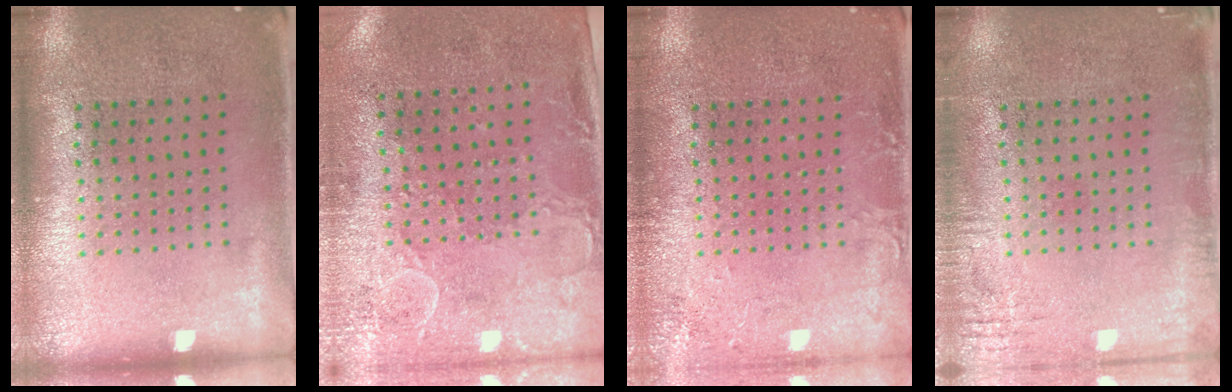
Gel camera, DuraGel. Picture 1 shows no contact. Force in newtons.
{"total": 3.0, "press": 2.3, "slide": 1.9}
{"total": 2.1, "press": 2.1, "slide": 0.1}
{"total": 2.3, "press": 2.3, "slide": 0.3}